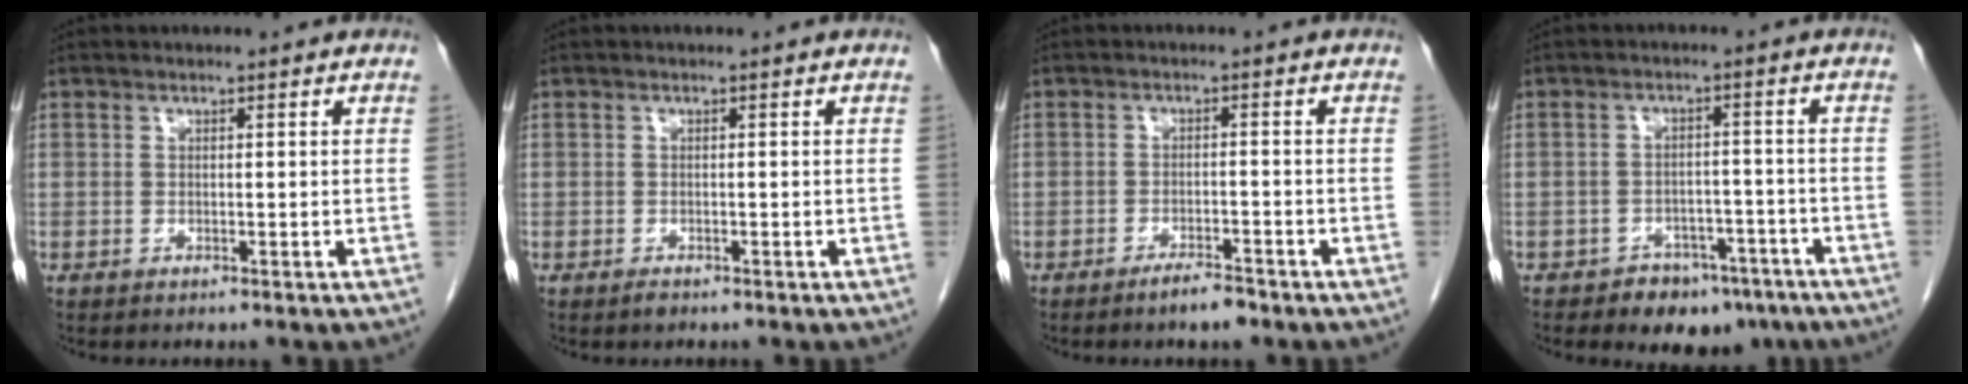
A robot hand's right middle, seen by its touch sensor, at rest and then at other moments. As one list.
[{"total": 0.6, "force": [-0.5, 0.2, 0.3], "torque": [-0.006, -0.001, -0.007]}, {"total": 3.2, "force": [-2.6, 0.5, 1.9], "torque": [-0.035, -0.003, -0.042]}, {"total": 7.3, "force": [-5.3, 4.4, 2.5], "torque": [-0.023, 0.014, -0.071]}]